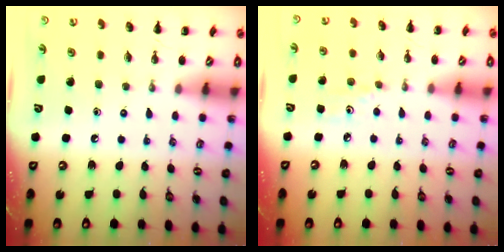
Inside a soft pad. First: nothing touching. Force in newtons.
{"total": 3.4, "press": 3.1, "slide": 1.3}